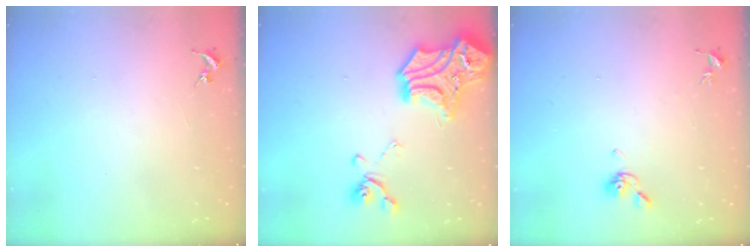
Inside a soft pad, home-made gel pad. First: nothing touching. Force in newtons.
{"total": 23.1, "press": 23.1, "slide": 1.7}
{"total": 7.5, "press": 7.4, "slide": 1.1}